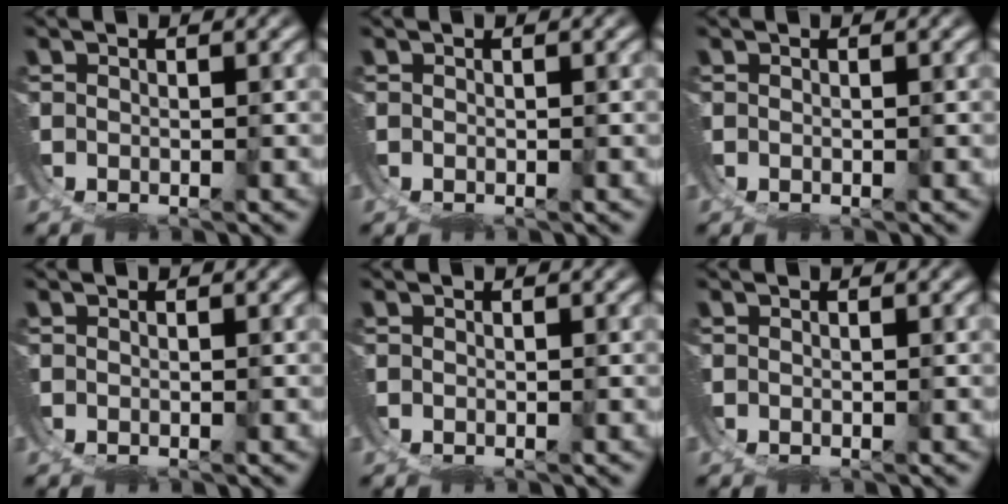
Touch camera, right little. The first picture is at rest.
{"total": 0.0}
{"total": 0.0}
{"total": 0.0}
{"total": 0.0}
{"total": 0.0}